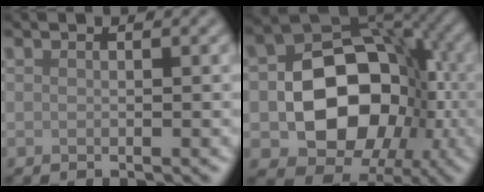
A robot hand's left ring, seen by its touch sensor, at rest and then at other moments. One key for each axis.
{"total": 12.6, "fx": -2.4, "fy": 9.2, "fz": 8.2, "tx": -0.100, "ty": -0.002, "tz": -0.045}